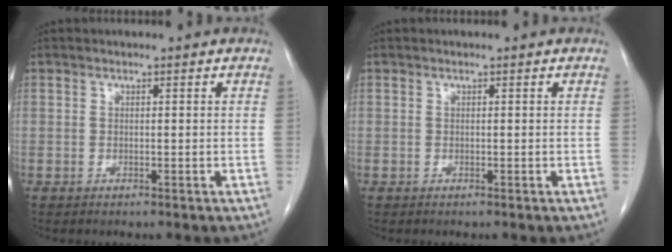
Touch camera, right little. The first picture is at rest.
{"total": 0.0}